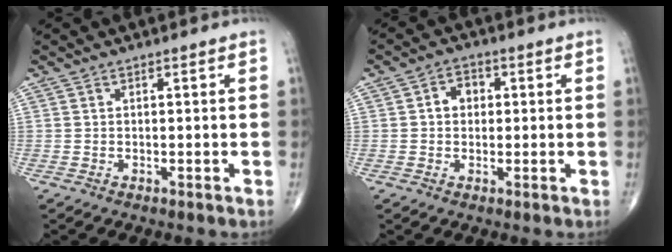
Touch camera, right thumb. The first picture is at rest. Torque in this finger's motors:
{"motor_torque": [0.71, 0.66, 0.23, -0.02, 0.02]}